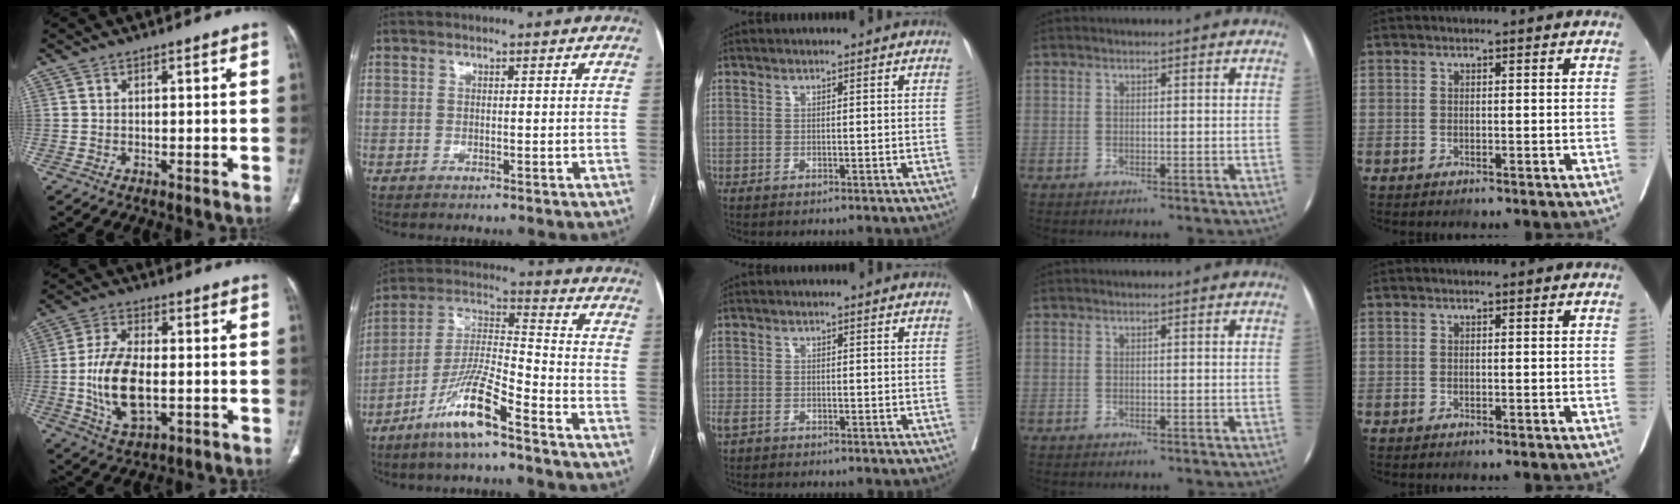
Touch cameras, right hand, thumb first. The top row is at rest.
{"thumb": {"total": 12.7, "force": [-1.6, 6.4, 10.9], "torque": [-0.213, -0.002, -0.024]}, "index": {"total": 11.4, "force": [-7.4, 0.8, 8.6], "torque": [-0.174, -0.014, -0.148]}, "middle": {"total": 2.3, "force": [-1.9, 1.0, 0.8], "torque": [-0.025, -0.004, -0.033]}}